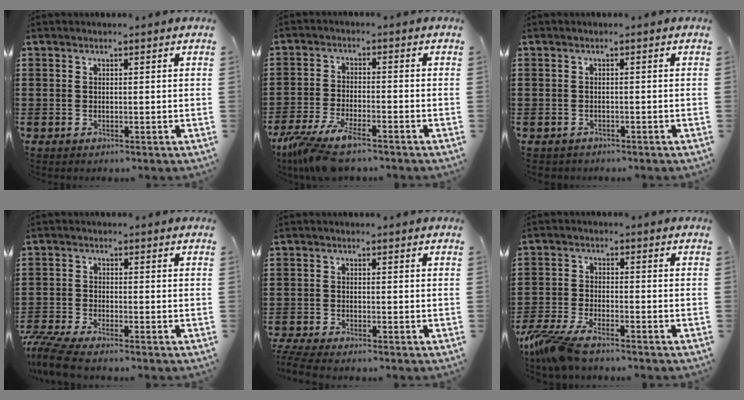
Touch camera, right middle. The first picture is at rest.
{"total": 7.0, "force": [-5.5, 0.6, 4.2], "torque": [-0.107, -0.021, -0.107]}
{"total": 0.8, "force": [-0.7, 0.2, -0.1], "torque": [-0.002, 0.000, -0.017]}
{"total": 4.7, "force": [-4.3, 0.3, 1.8], "torque": [-0.058, -0.016, -0.090]}
{"total": 2.6, "force": [-2.5, -0.1, 0.7], "torque": [-0.029, -0.007, -0.054]}
{"total": 5.9, "force": [-4.9, 0.8, 3.2], "torque": [-0.092, -0.018, -0.100]}